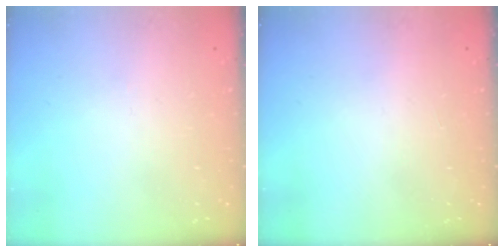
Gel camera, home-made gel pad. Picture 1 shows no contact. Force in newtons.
{"total": 0.0}